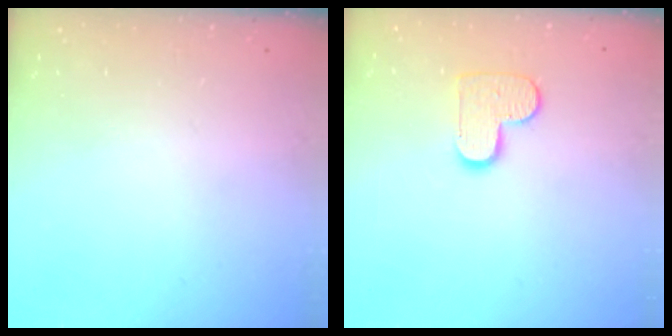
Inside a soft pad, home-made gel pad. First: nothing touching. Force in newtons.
{"total": 9.2, "press": 9.2, "slide": 0.5}